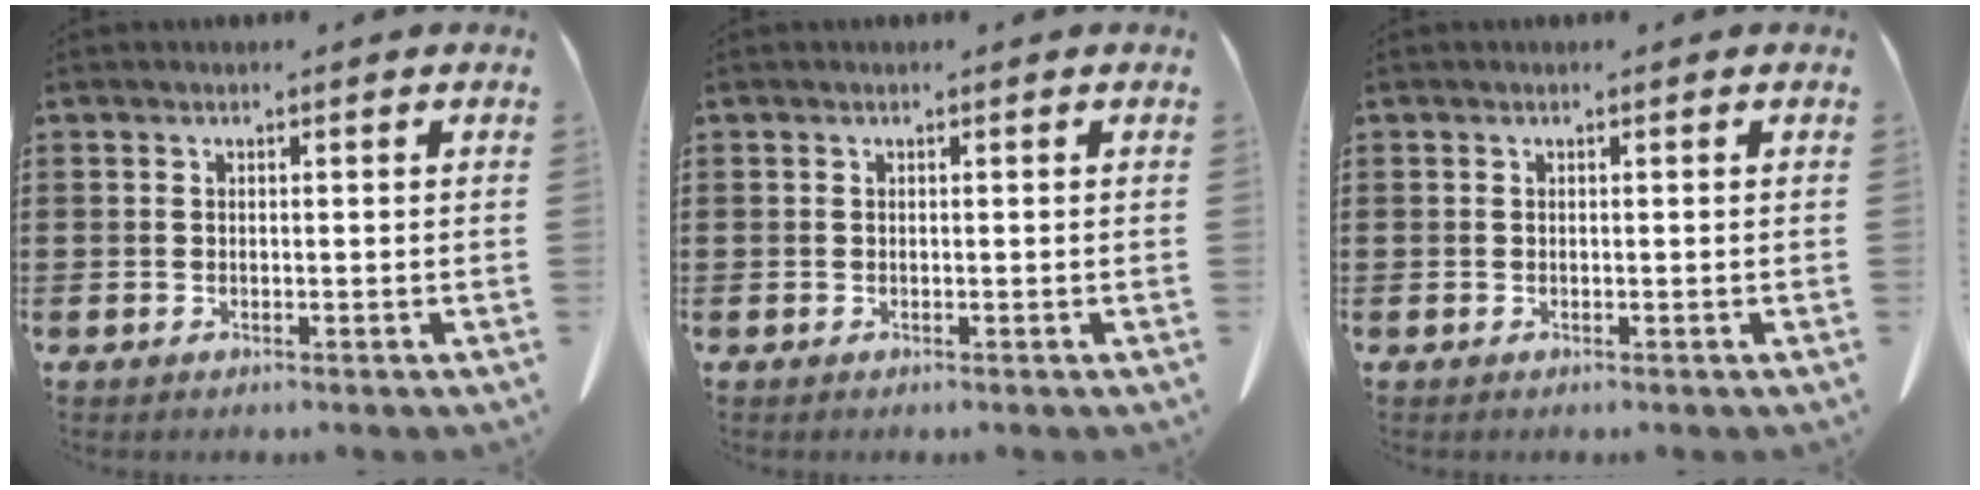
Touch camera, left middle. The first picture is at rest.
{"total": 0.0}
{"total": 0.0}